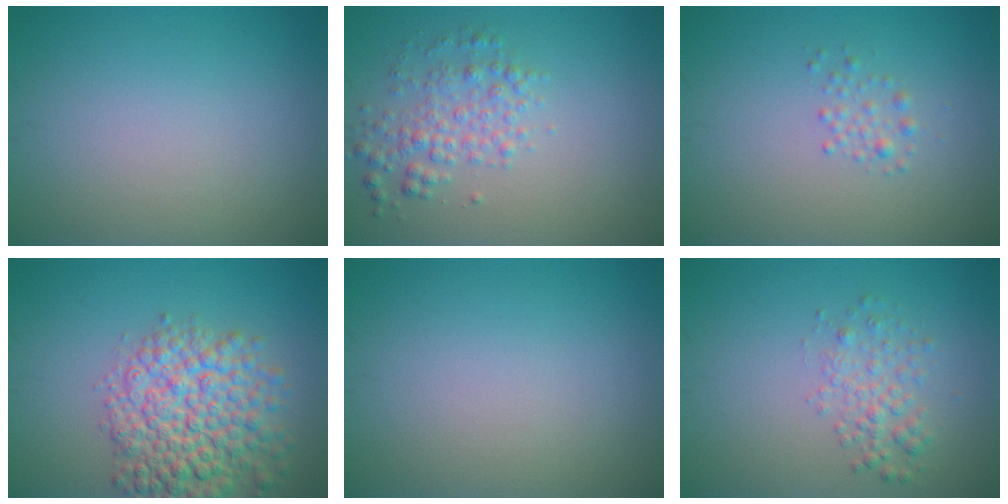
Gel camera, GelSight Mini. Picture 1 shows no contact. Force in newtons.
{"total": 3.0, "press": 3.0, "slide": 0.0}
{"total": 1.3, "press": 1.3, "slide": 0.1}
{"total": 8.2, "press": 8.2, "slide": 0.3}
{"total": 0.0}
{"total": 2.4, "press": 2.4, "slide": 0.1}